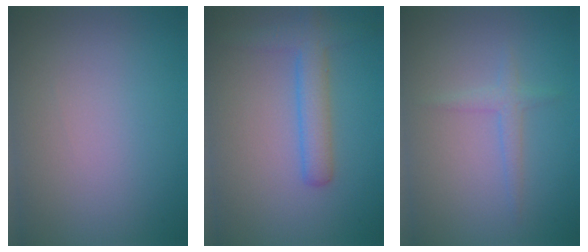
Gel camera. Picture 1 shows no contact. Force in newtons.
{"total": 3.3, "press": 3.3, "slide": 0.2}
{"total": 1.4, "press": 1.4, "slide": 0.0}